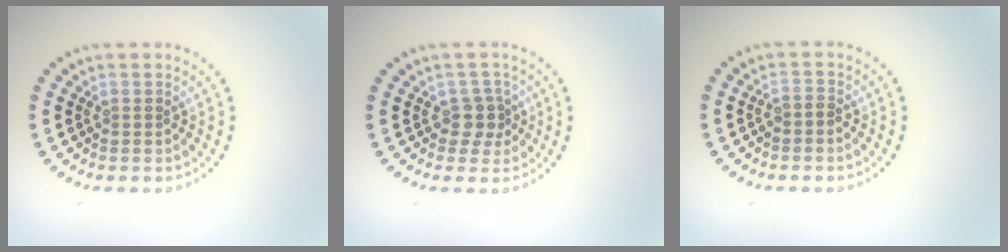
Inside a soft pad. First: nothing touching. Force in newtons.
{"total": 1.9, "press": 1.5, "slide": 1.2}
{"total": 0.7, "press": 0.4, "slide": 0.6}